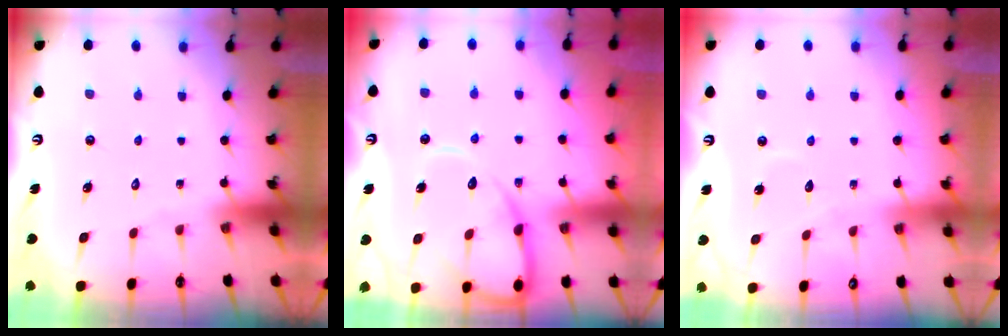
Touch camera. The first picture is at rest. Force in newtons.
{"total": 13.3, "press": 13.2, "slide": 1.2}
{"total": 2.7, "press": 2.7, "slide": 0.2}